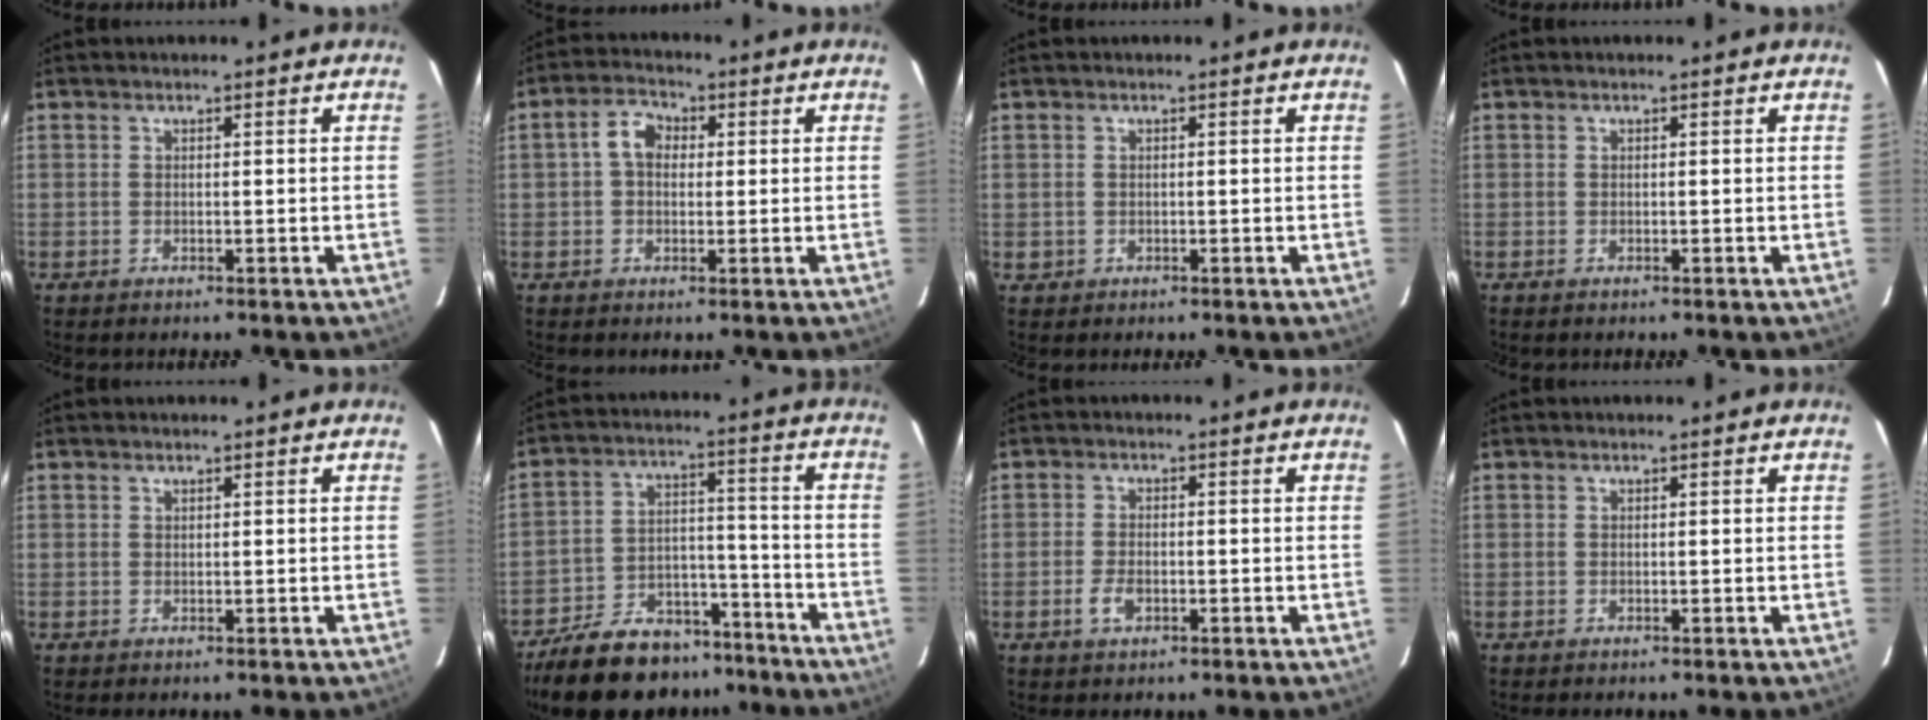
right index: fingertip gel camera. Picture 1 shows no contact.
{"total": 4.7, "force": [0.5, 3.5, 3.0], "torque": [-0.058, 0.020, 0.007]}
{"total": 1.3, "force": [-0.1, 1.3, 0.1], "torque": [0.000, 0.002, 0.001]}
{"total": 0.0}
{"total": 0.0}
{"total": 20.2, "force": [-16.2, 9.2, 7.7], "torque": [-0.174, 0.033, -0.231]}
{"total": 3.4, "force": [-1.4, 1.9, 2.4], "torque": [-0.054, -0.001, -0.025]}
{"total": 0.0}